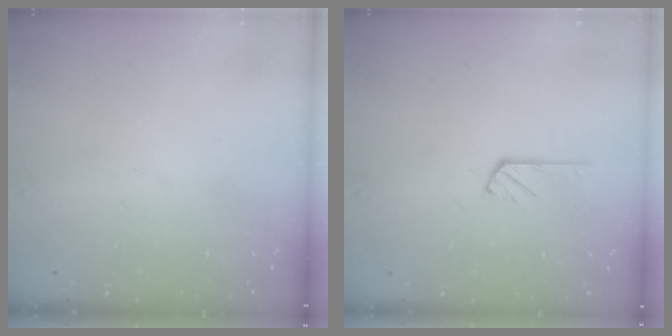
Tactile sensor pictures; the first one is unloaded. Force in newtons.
{"total": 3.2, "press": 3.2, "slide": 0.1}